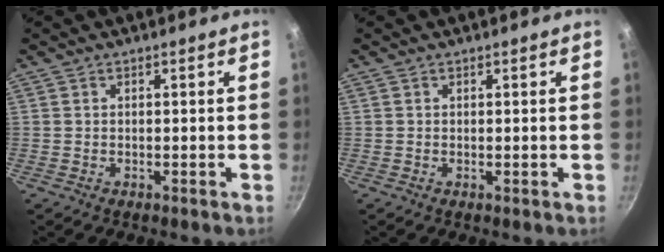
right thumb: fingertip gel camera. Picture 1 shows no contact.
{"total": 0.0}